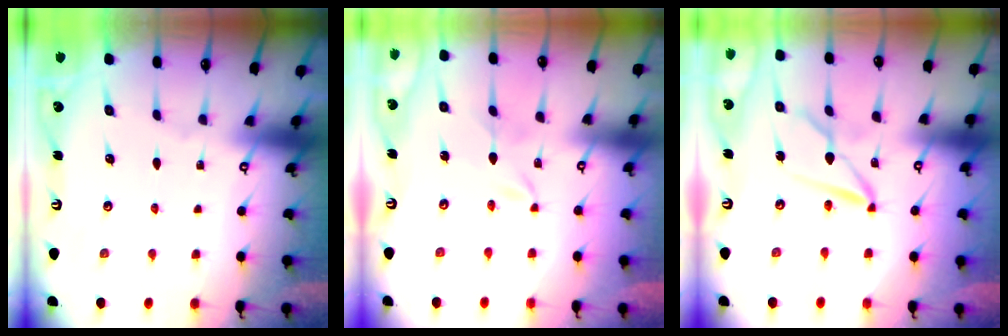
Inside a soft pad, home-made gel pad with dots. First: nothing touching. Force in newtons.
{"total": 1.6, "press": 1.6, "slide": 0.2}
{"total": 6.9, "press": 6.9, "slide": 0.5}